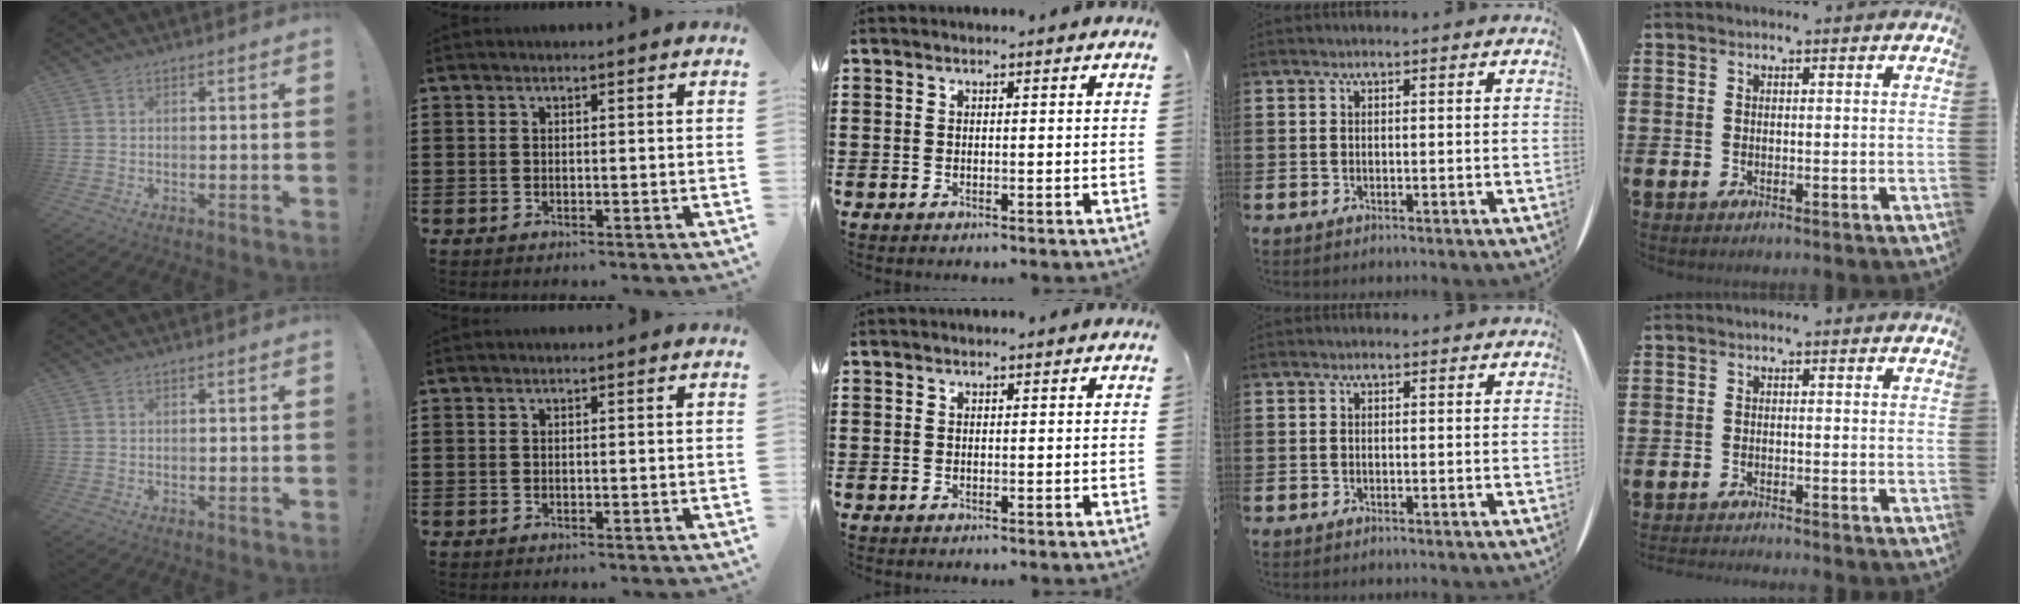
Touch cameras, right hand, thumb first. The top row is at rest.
{"little": {"total": 1.0, "force": [-1.0, -0.2, 0.0], "torque": [0.000, -0.001, -0.020]}}